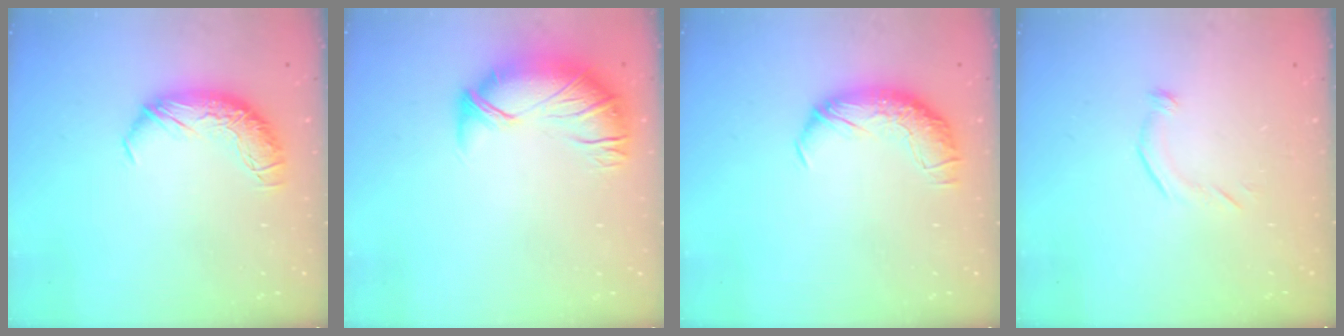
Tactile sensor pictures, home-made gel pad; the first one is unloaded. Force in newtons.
{"total": 2.6, "press": 1.1, "slide": 2.3}
{"total": 1.7, "press": 0.6, "slide": 1.6}
{"total": 5.7, "press": 5.6, "slide": 1.0}